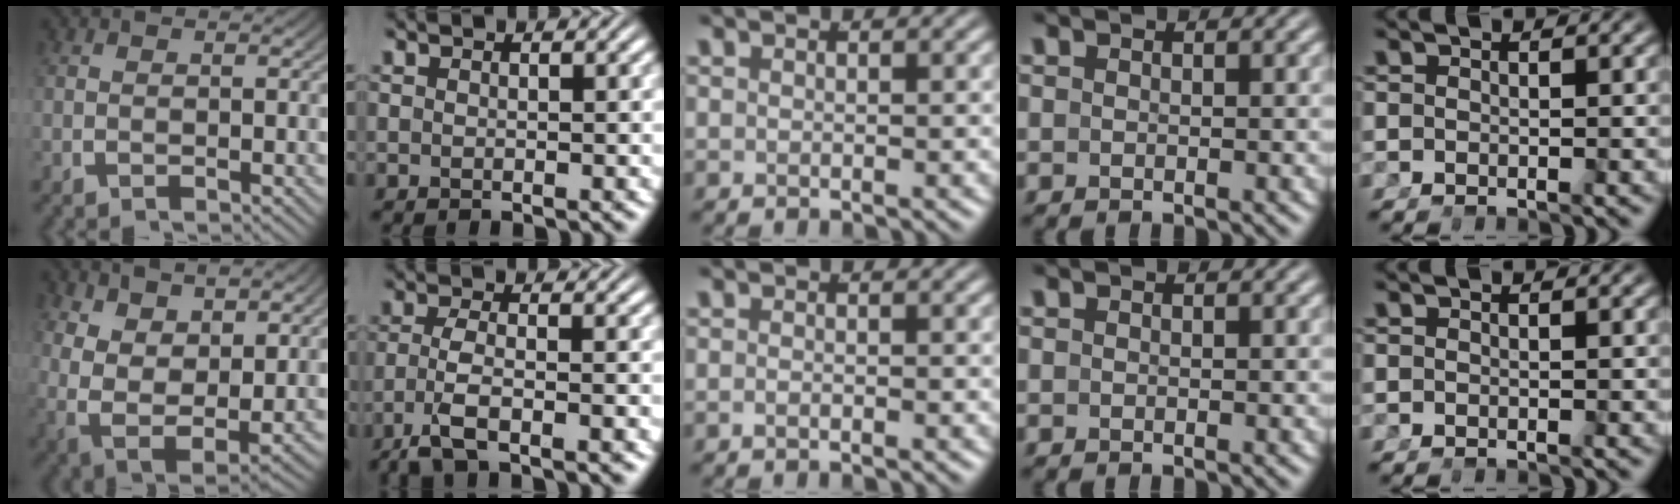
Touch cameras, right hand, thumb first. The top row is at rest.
{"thumb": {"total": 10.3, "force": [-0.2, 7.6, 7.0], "torque": [-0.180, -0.063, 0.023]}, "index": {"total": 4.2, "force": [-2.5, 0.9, 3.2], "torque": [-0.070, -0.013, -0.035]}, "middle": {"total": 0.7, "force": [-0.6, -0.1, 0.4], "torque": [-0.010, -0.005, -0.010]}}